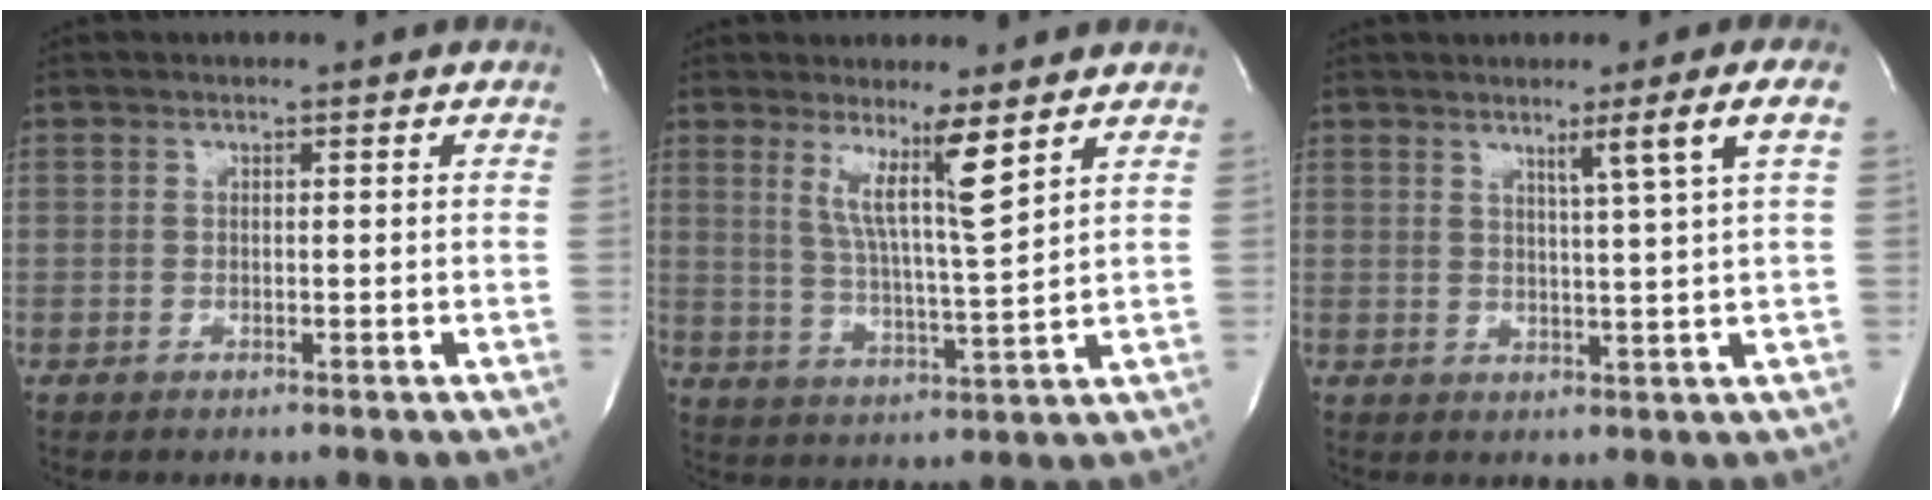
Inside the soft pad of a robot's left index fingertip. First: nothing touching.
{"total": 7.1, "force": [4.2, -1.0, 5.7], "torque": [-0.102, -0.020, 0.075]}
{"total": 5.5, "force": [2.6, -2.2, 4.3], "torque": [-0.071, -0.022, 0.046]}